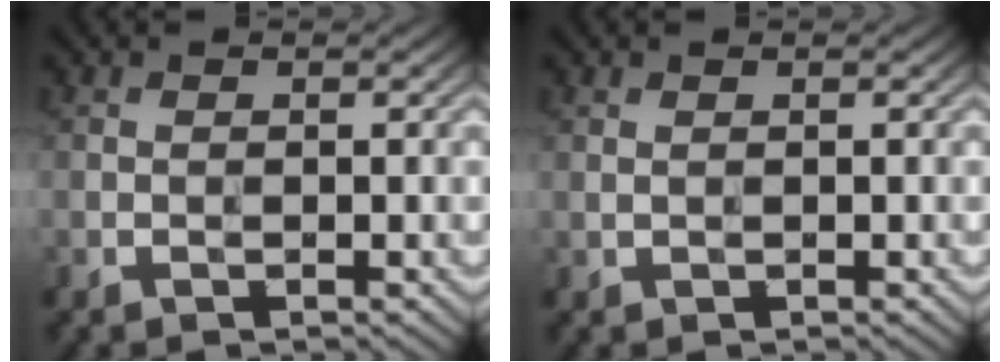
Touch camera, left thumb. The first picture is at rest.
{"total": 0.0}